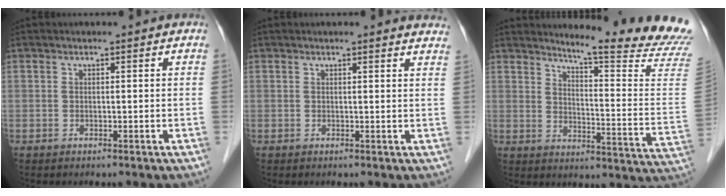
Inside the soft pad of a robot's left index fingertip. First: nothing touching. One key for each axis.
{"total": 6.4, "fx": 6.1, "fy": 0.8, "fz": 1.8, "tx": -0.006, "ty": -0.003, "tz": 0.042}
{"total": 19.5, "fx": 17.9, "fy": -2.4, "fz": 7.3, "tx": -0.115, "ty": -0.143, "tz": 0.211}